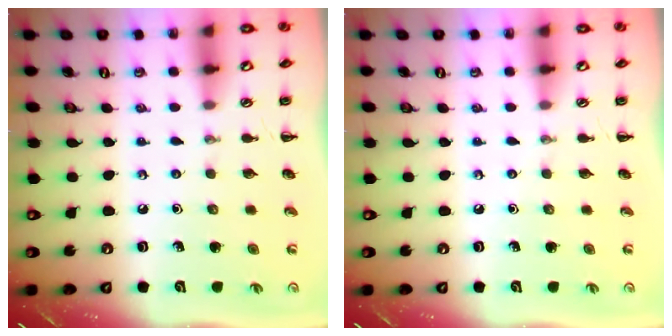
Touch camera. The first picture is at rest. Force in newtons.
{"total": 0.0}